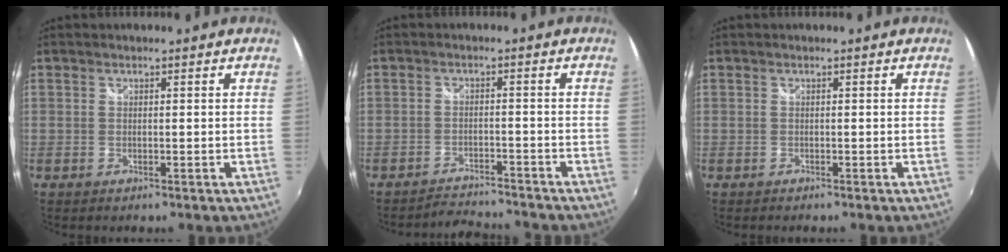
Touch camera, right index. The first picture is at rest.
{"total": 6.1, "force": [-6.0, 0.3, 0.7], "torque": [-0.028, 0.000, -0.093]}
{"total": 0.0}